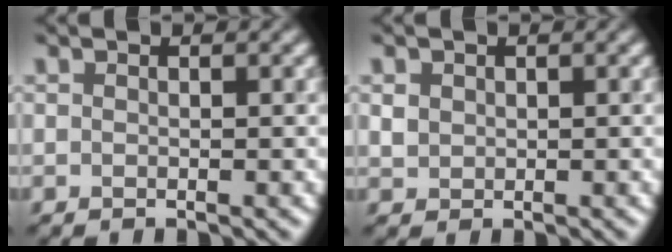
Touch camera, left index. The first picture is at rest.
{"total": 1.2, "force": [0.2, 1.1, 0.4], "torque": [-0.006, -0.001, 0.005]}